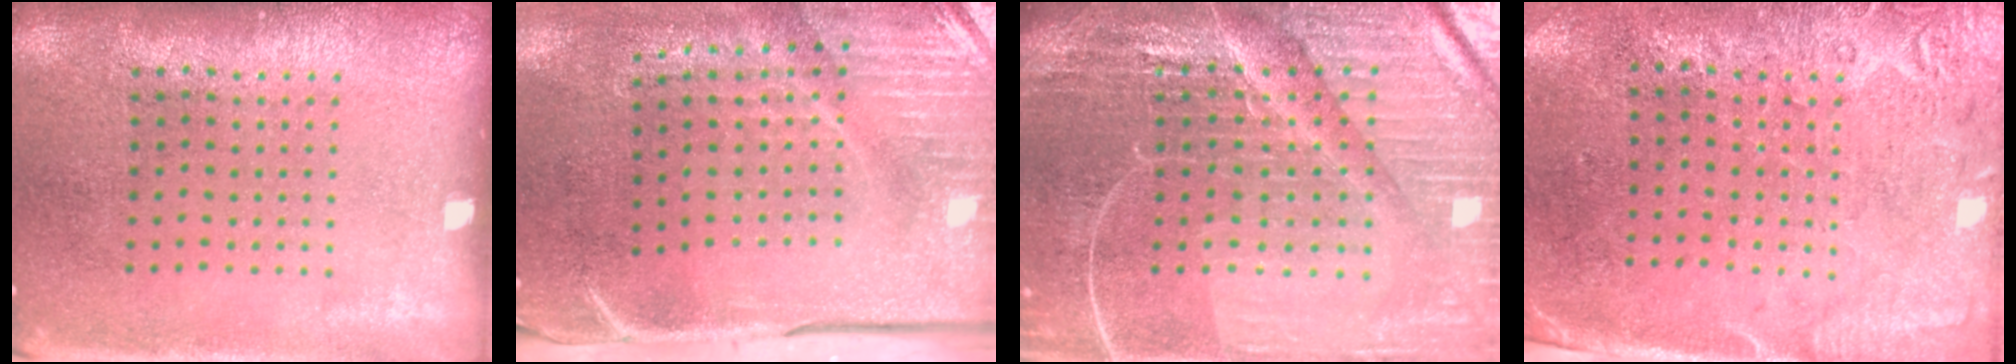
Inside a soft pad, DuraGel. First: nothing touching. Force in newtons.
{"total": 4.9, "press": 4.0, "slide": 2.8}
{"total": 5.5, "press": 5.1, "slide": 2.1}
{"total": 2.8, "press": 2.4, "slide": 1.5}